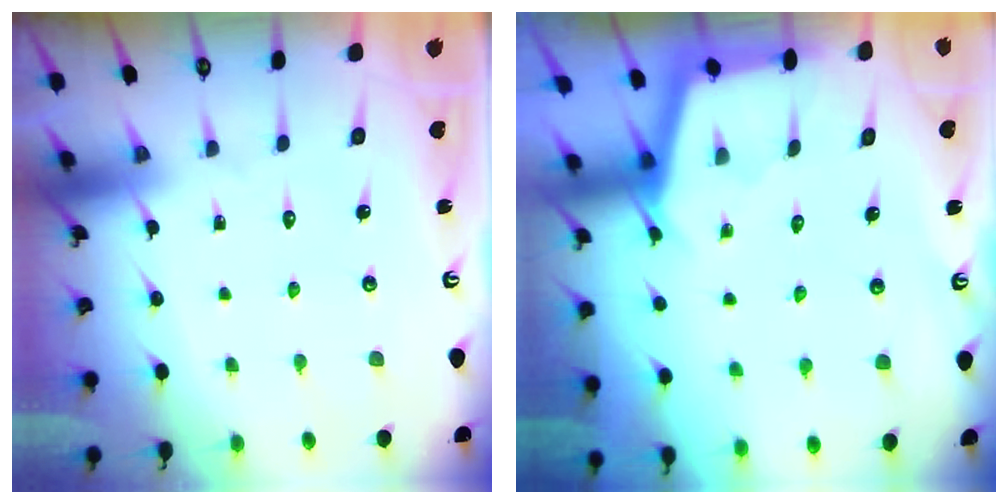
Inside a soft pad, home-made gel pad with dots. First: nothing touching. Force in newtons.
{"total": 2.4, "press": 2.4, "slide": 0.1}